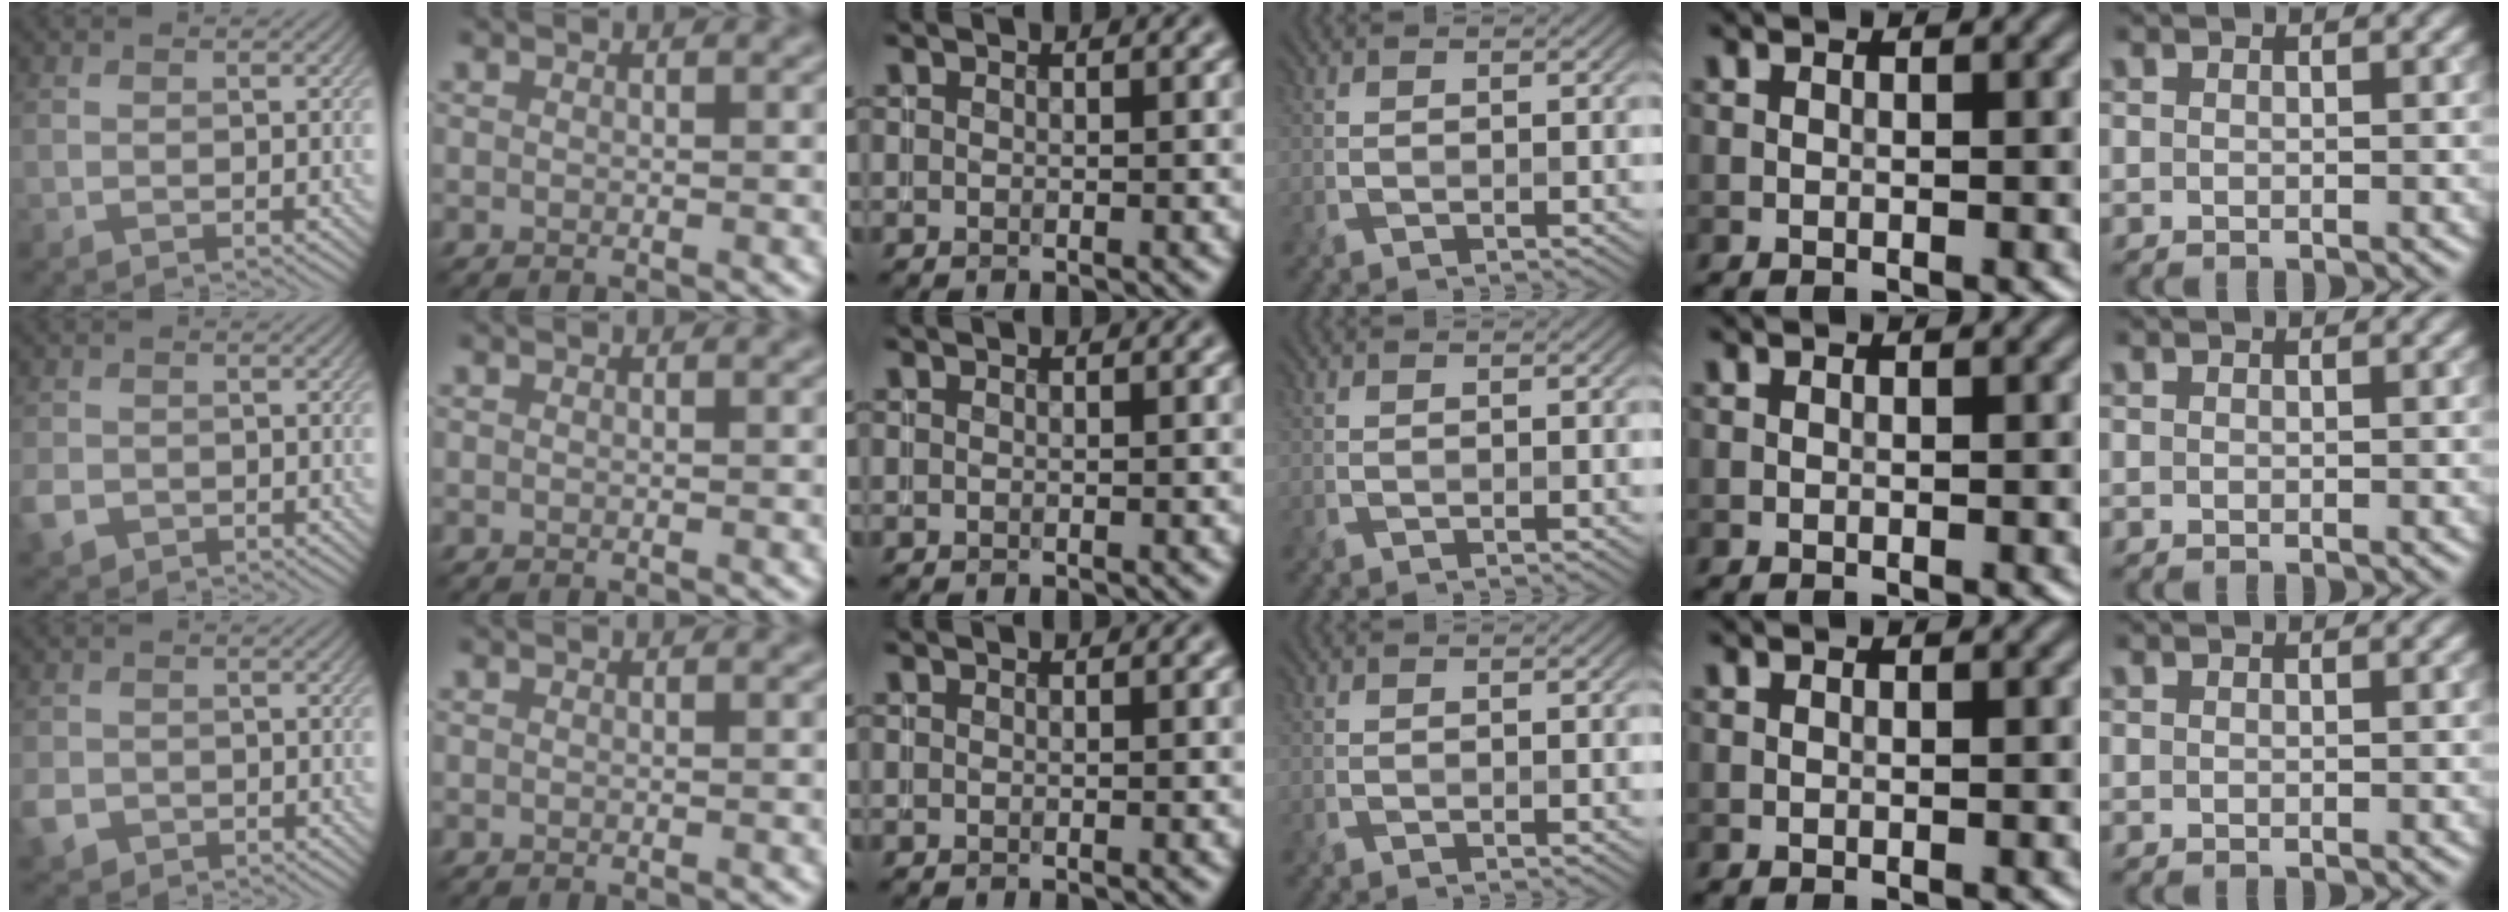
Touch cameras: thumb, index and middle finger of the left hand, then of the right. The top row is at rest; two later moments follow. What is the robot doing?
{"motion": "insert", "object": "file holder"}